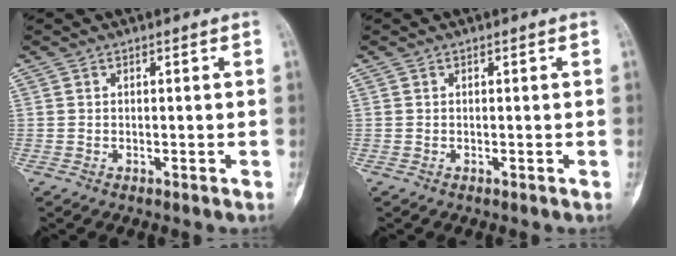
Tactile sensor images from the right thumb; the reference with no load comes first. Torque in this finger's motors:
{"motor_torque": [0.00, 0.00, 0.04, -0.04, 0.00]}